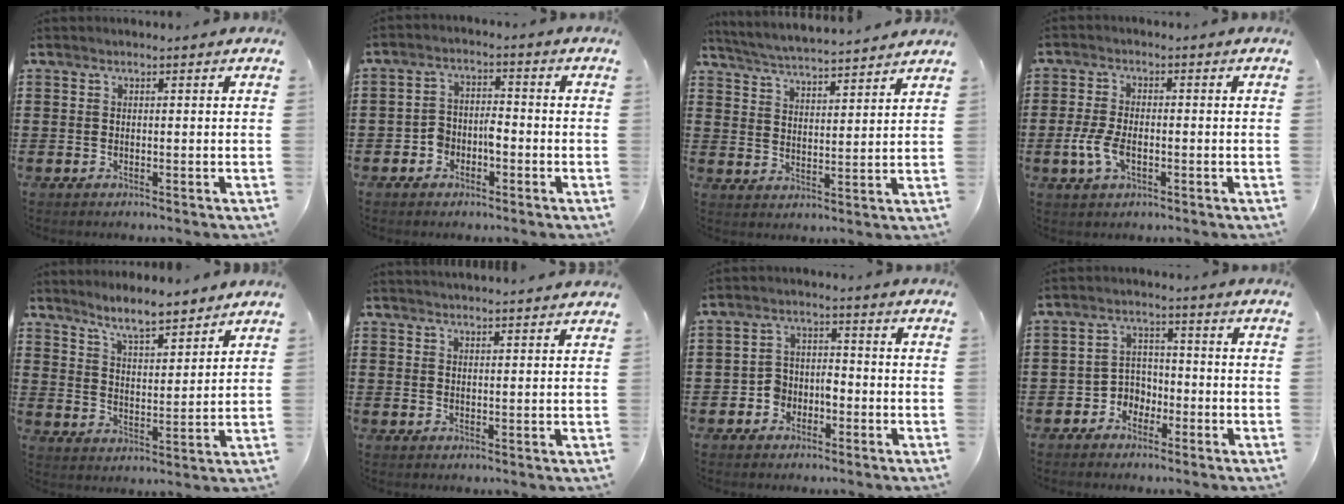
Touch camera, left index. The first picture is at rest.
{"total": 3.5, "force": [-2.0, 2.3, 1.9], "torque": [-0.040, 0.008, -0.040]}
{"total": 4.5, "force": [4.5, -0.5, 0.7], "torque": [-0.035, -0.033, 0.075]}
{"total": 4.9, "force": [-1.5, 2.5, 4.0], "torque": [-0.095, -0.002, -0.033]}
{"total": 6.5, "force": [5.9, 0.3, 2.6], "torque": [-0.070, -0.025, 0.106]}
{"total": 2.2, "force": [2.2, -0.3, 0.1], "torque": [-0.007, -0.004, 0.042]}
{"total": 3.8, "force": [-2.3, 2.7, 1.2], "torque": [-0.030, 0.010, -0.048]}
{"total": 3.8, "force": [-2.6, 2.7, 0.9], "torque": [-0.026, 0.010, -0.056]}